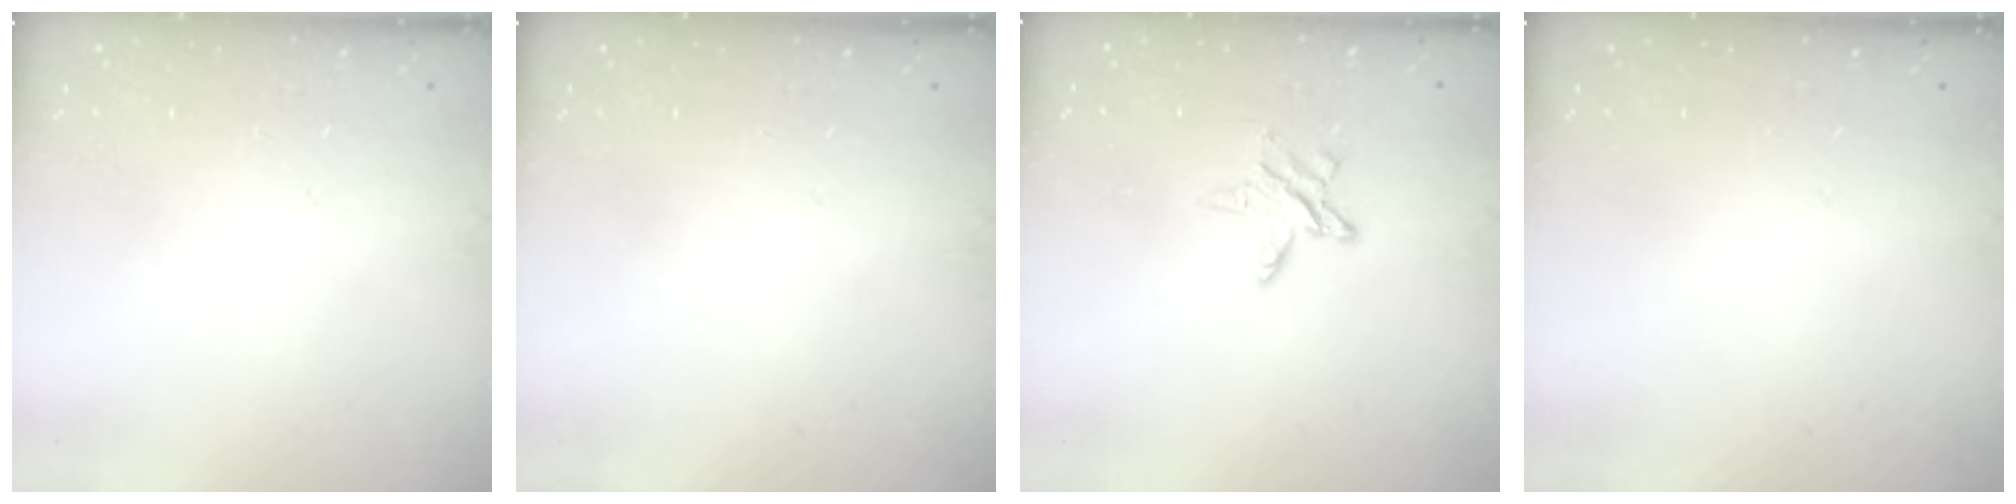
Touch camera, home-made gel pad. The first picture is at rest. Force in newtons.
{"total": 0.0}
{"total": 5.9, "press": 5.8, "slide": 0.6}
{"total": 0.0}